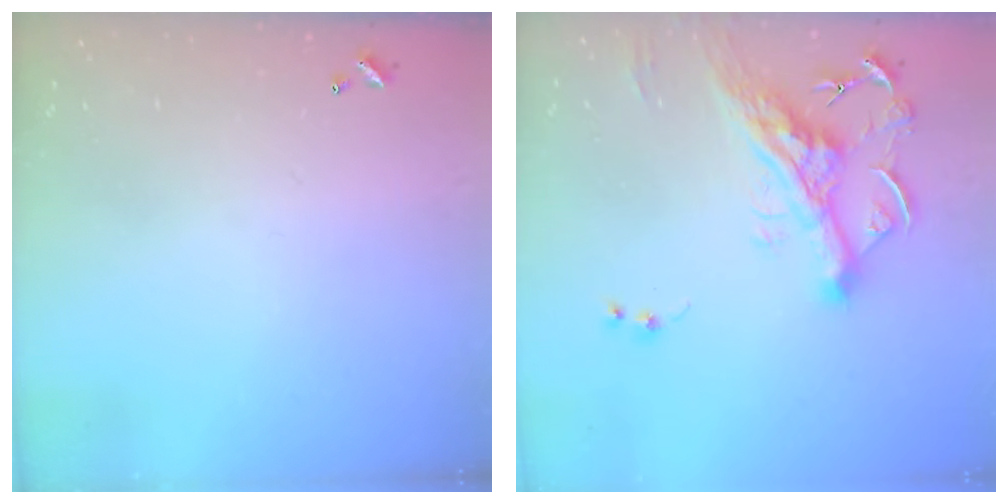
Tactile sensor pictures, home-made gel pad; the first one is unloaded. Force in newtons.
{"total": 10.4, "press": 10.3, "slide": 1.5}